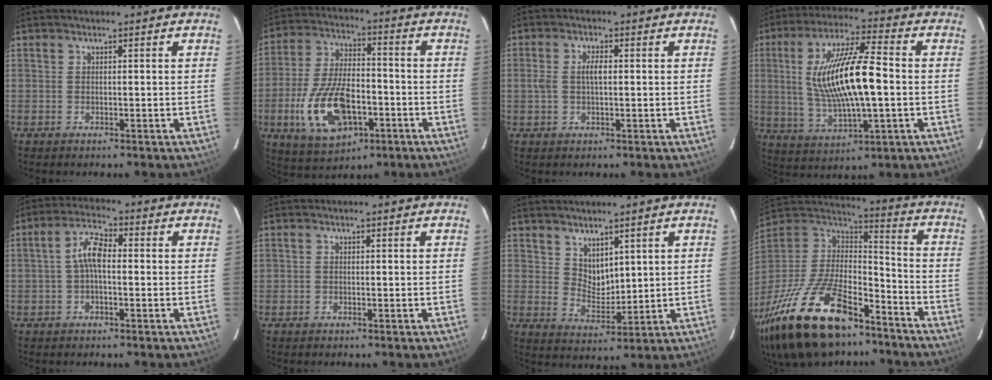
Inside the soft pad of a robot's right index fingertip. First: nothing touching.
{"total": 16.6, "force": [-5.7, 8.5, 13.1], "torque": [-0.281, -0.006, -0.089]}
{"total": 3.5, "force": [0.1, 1.5, 3.2], "torque": [-0.062, 0.005, 0.003]}
{"total": 17.2, "force": [0.3, 4.7, 16.5], "torque": [-0.312, 0.004, 0.015]}
{"total": 5.3, "force": [-0.3, 2.2, 4.8], "torque": [-0.099, 0.019, -0.007]}
{"total": 0.0}
{"total": 5.1, "force": [3.6, 2.8, 2.2], "torque": [-0.031, -0.005, 0.074]}
{"total": 31.0, "force": [-20.4, 13.3, 19.2], "torque": [-0.401, -0.030, -0.333]}